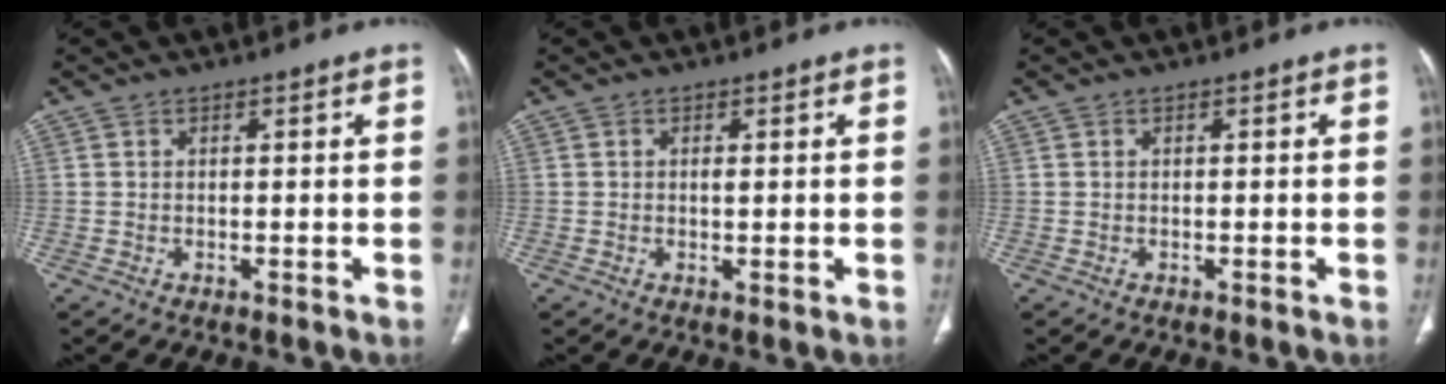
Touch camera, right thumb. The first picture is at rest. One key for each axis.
{"total": 1.3, "fx": 0.2, "fy": 0.5, "fz": 1.2, "tx": -0.026, "ty": -0.004, "tz": 0.005}
{"total": 0.0}